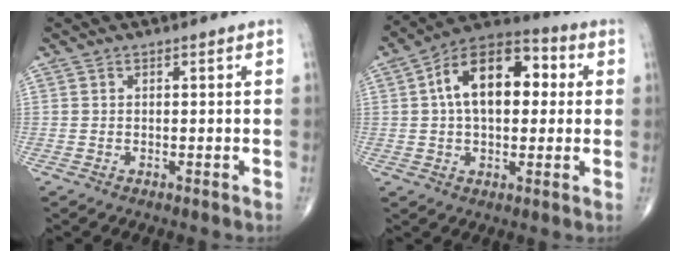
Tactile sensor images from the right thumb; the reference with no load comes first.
{"total": 16.4, "force": [2.8, 9.5, 13.0], "torque": [-0.191, 0.030, 0.036]}